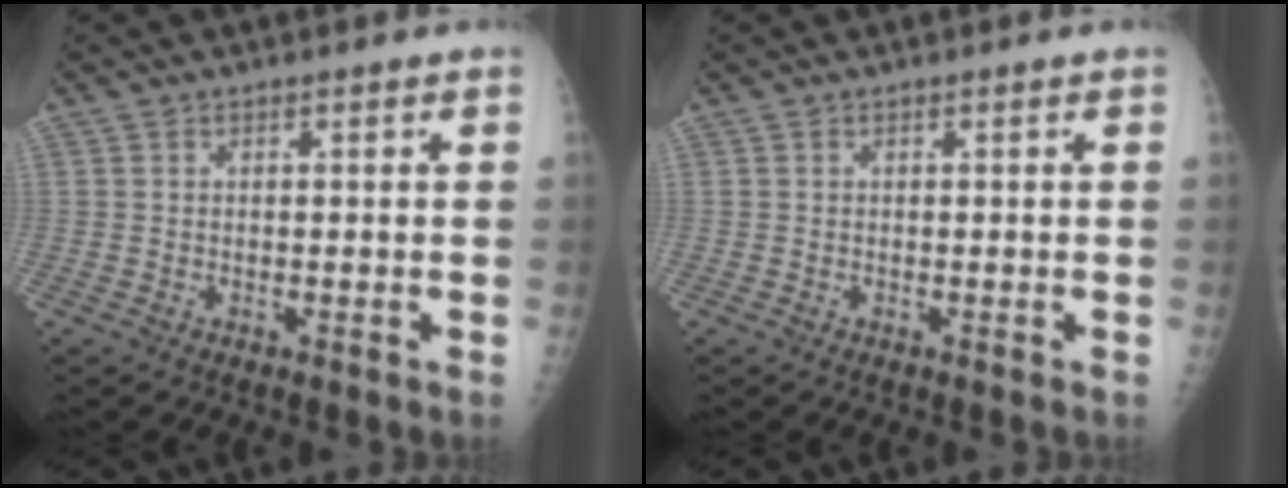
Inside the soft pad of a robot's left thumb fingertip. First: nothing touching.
{"total": 0.0}